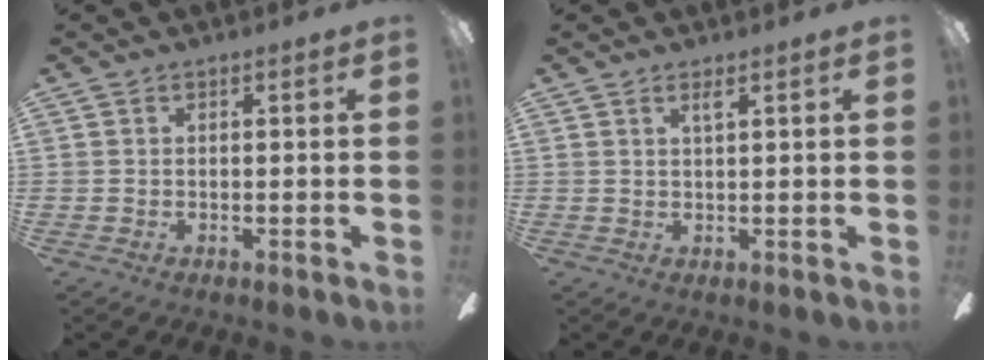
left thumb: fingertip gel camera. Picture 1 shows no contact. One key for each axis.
{"total": 1.8, "fx": 1.4, "fy": 0.0, "fz": 1.1, "tx": -0.026, "ty": -0.001, "tz": 0.024}